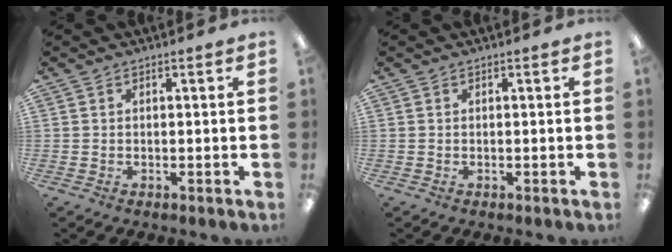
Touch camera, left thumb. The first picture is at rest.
{"total": 0.0}